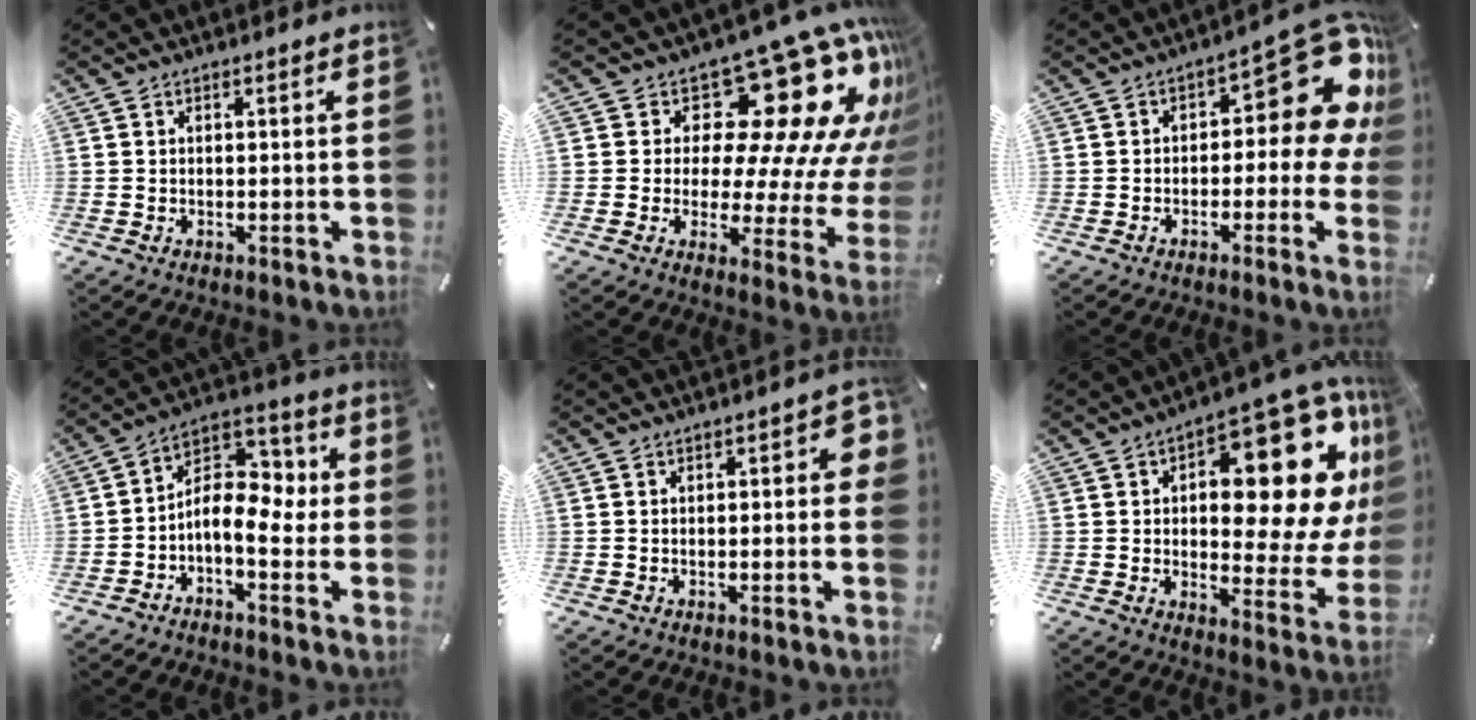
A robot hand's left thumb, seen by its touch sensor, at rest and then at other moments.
{"total": 23.1, "force": [10.9, 11.3, 16.9], "torque": [-0.201, -0.108, 0.191]}
{"total": 15.1, "force": [6.3, 7.0, 11.8], "torque": [-0.135, -0.054, 0.101]}
{"total": 9.4, "force": [-2.2, 5.9, 7.0], "torque": [-0.118, -0.002, -0.042]}
{"total": 3.5, "force": [-0.1, 1.6, 3.0], "torque": [-0.039, 0.005, -0.006]}
{"total": 23.0, "force": [8.9, 11.1, 18.0], "torque": [-0.193, -0.088, 0.143]}